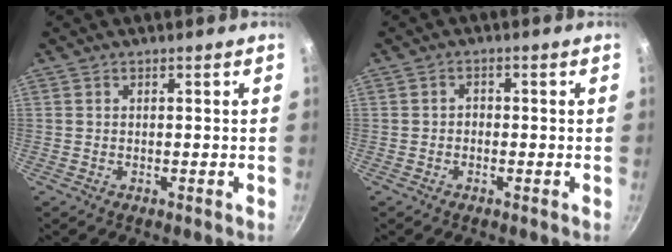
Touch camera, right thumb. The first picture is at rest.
{"total": 1.4, "force": [-0.5, 1.2, 0.7], "torque": [-0.007, 0.009, -0.011]}